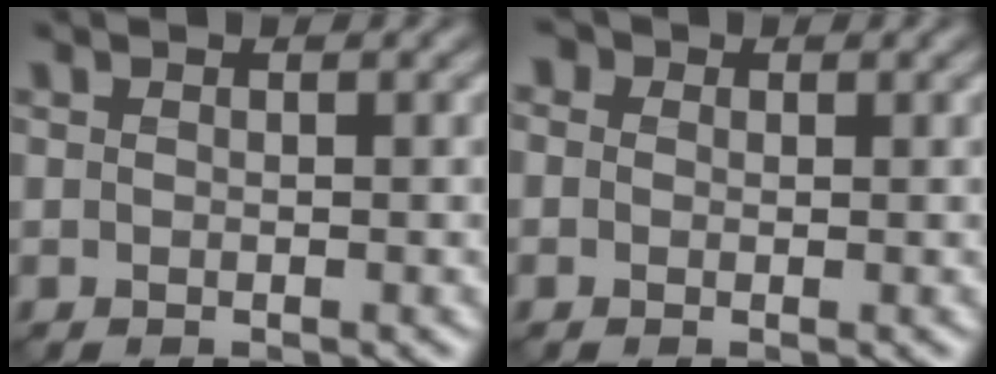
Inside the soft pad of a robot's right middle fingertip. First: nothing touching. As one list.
[{"total": 2.3, "force": [1.0, 1.8, 1.0], "torque": [-0.011, 0.010, -0.015]}]